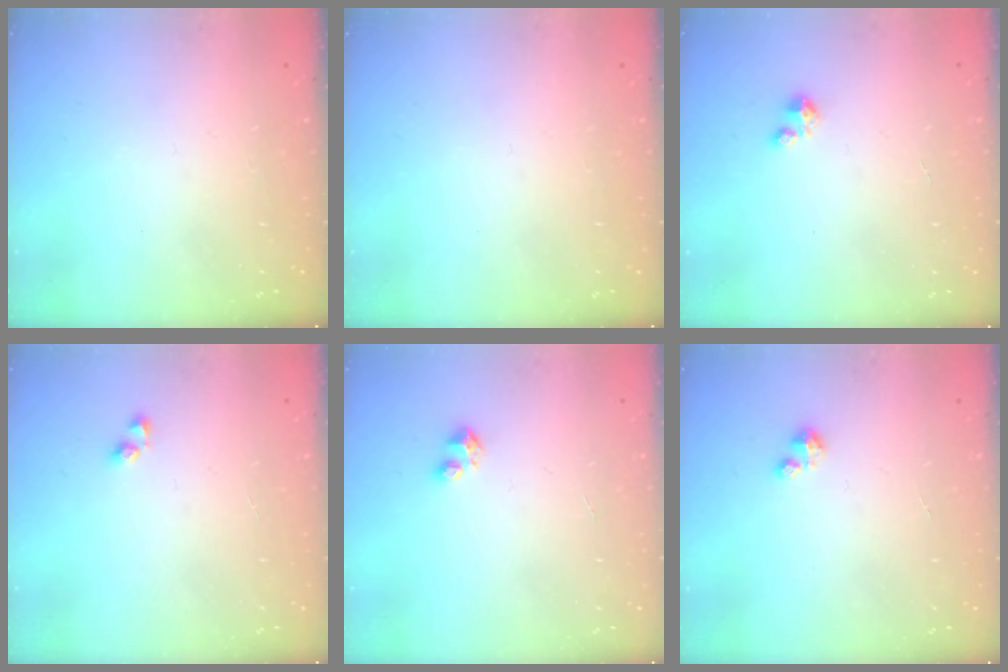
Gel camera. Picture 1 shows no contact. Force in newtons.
{"total": 0.0}
{"total": 2.0, "press": 2.0, "slide": 0.1}
{"total": 2.9, "press": 2.9, "slide": 0.3}
{"total": 3.0, "press": 2.9, "slide": 0.2}
{"total": 1.2, "press": 1.2, "slide": 0.2}